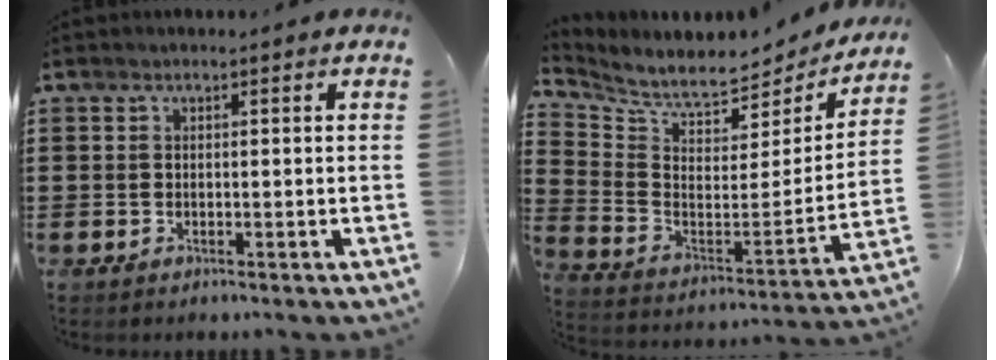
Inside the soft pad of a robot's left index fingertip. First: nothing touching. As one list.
[{"total": 6.3, "force": [6.0, 0.7, 1.9], "torque": [-0.070, -0.058, 0.099]}]